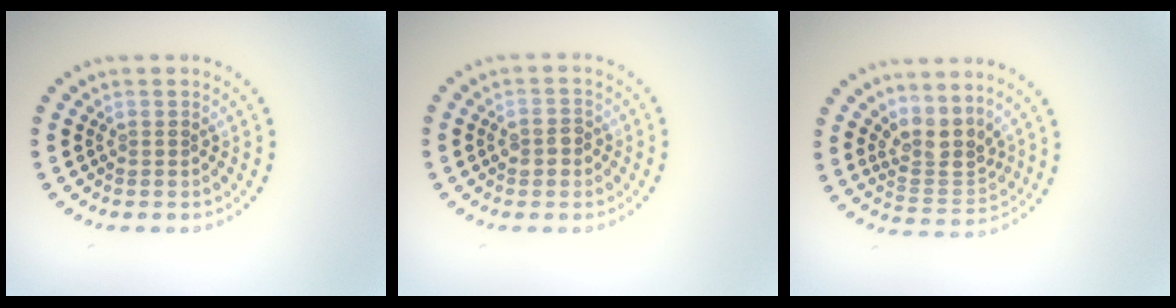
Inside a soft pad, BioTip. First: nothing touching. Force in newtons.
{"total": 1.7, "press": 1.7, "slide": 0.1}
{"total": 3.3, "press": 2.5, "slide": 2.1}